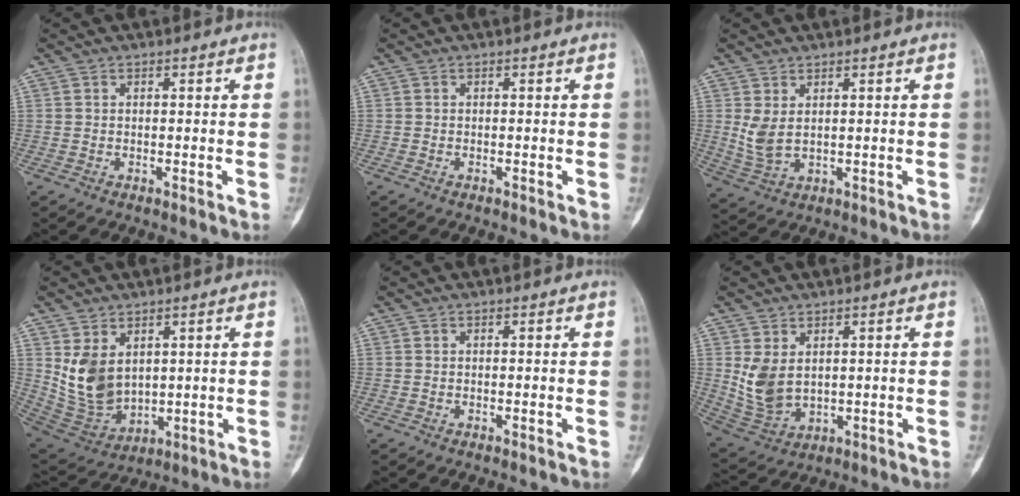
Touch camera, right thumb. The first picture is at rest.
{"total": 0.0}
{"total": 4.7, "force": [1.3, 2.4, 3.9], "torque": [-0.086, -0.008, 0.039]}
{"total": 10.5, "force": [3.1, 7.2, 7.0], "torque": [-0.118, -0.023, 0.089]}
{"total": 0.0}
{"total": 7.9, "force": [1.8, 5.2, 5.7], "torque": [-0.109, -0.014, 0.057]}